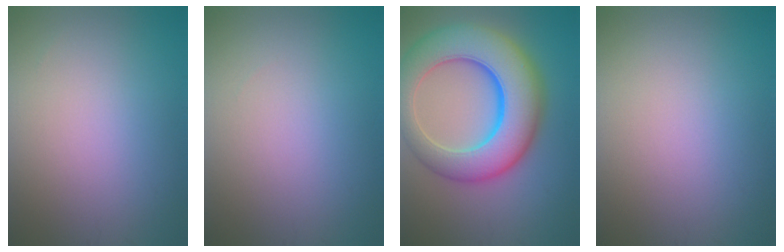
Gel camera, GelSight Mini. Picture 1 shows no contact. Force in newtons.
{"total": 0.0}
{"total": 11.8, "press": 11.8, "slide": 0.4}
{"total": 0.0}